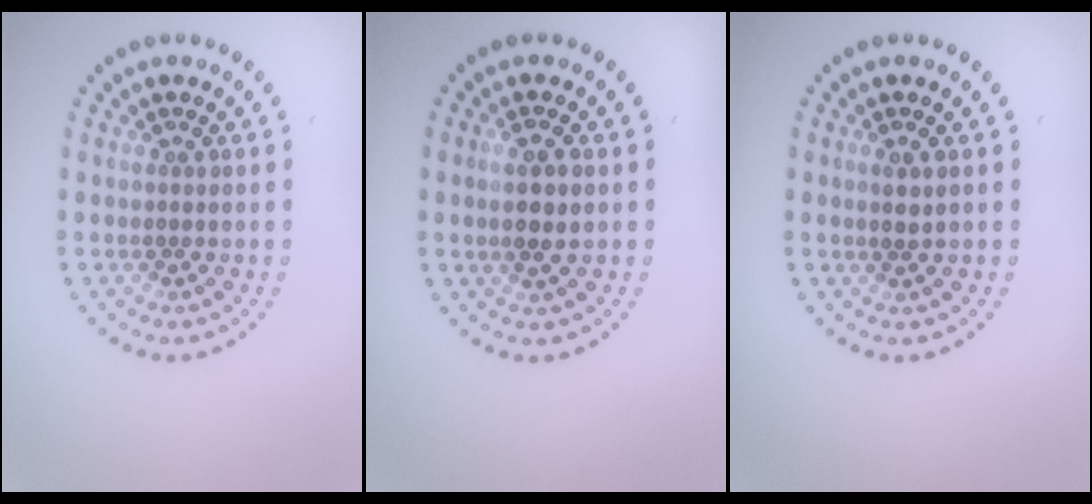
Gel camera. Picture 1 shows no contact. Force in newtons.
{"total": 2.0, "press": 1.9, "slide": 0.6}
{"total": 0.7, "press": 0.5, "slide": 0.4}